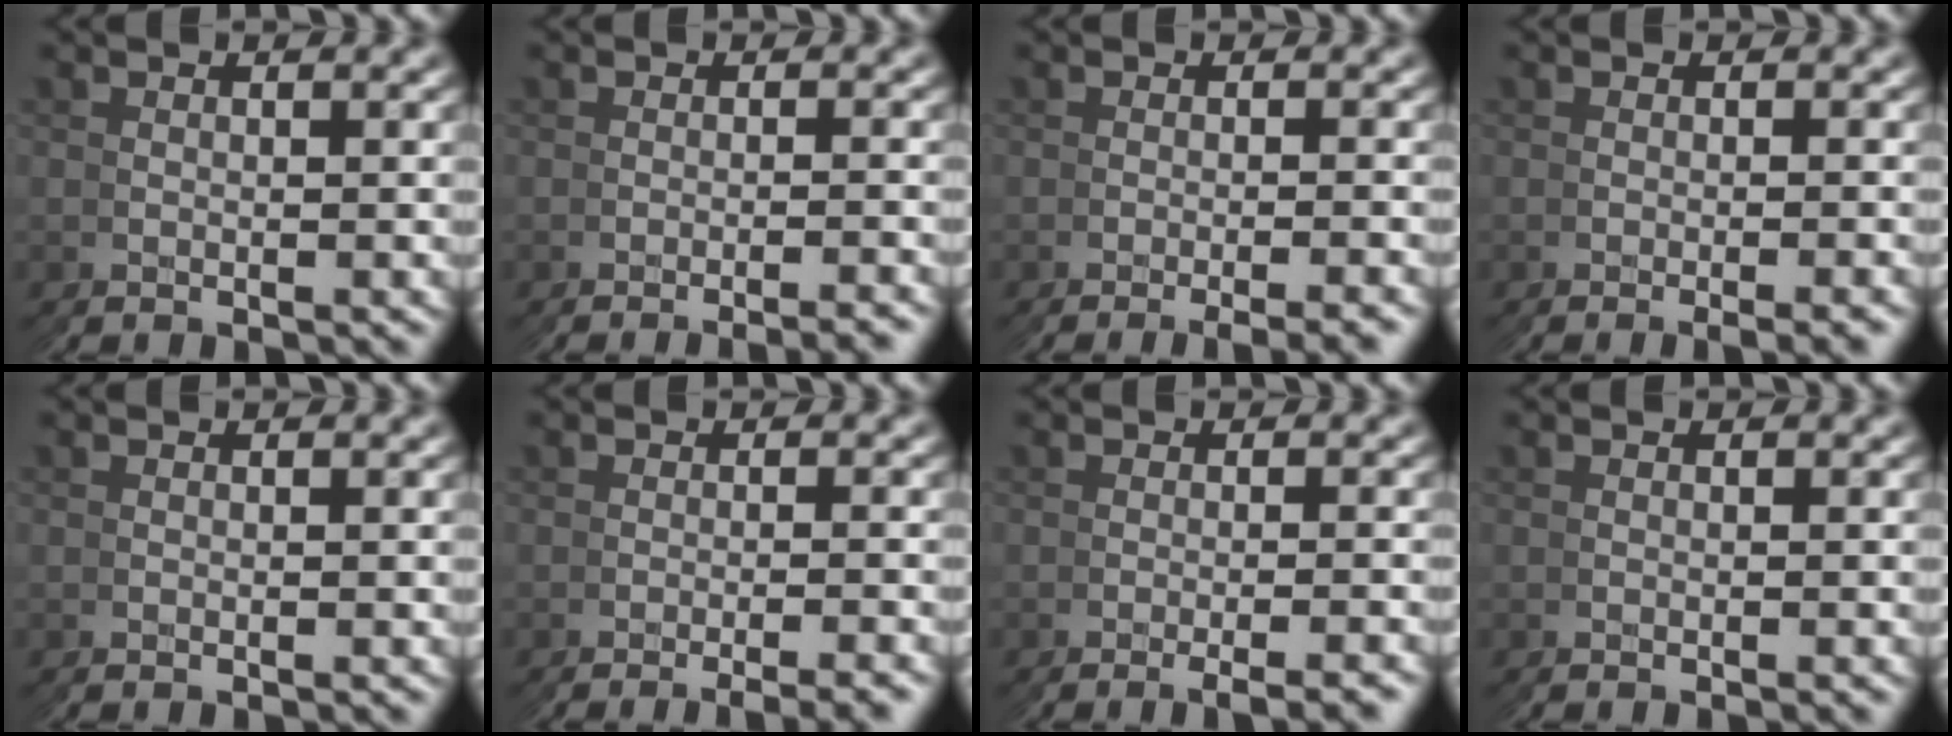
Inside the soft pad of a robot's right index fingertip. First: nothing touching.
{"total": 2.3, "force": [-1.2, -1.8, -0.5], "torque": [-0.002, 0.011, -0.026]}
{"total": 2.3, "force": [-1.4, -1.8, 0.2], "torque": [-0.008, 0.013, -0.026]}
{"total": 1.7, "force": [-0.5, -1.6, 0.2], "torque": [-0.007, 0.010, -0.012]}
{"total": 0.0}
{"total": 2.3, "force": [-1.5, -1.8, 0.1], "torque": [-0.006, 0.014, -0.028]}
{"total": 2.1, "force": [-0.8, -1.9, 0.4], "torque": [-0.009, 0.014, -0.019]}
{"total": 0.6, "force": [0.1, -0.6, -0.2], "torque": [0.000, 0.004, -0.001]}